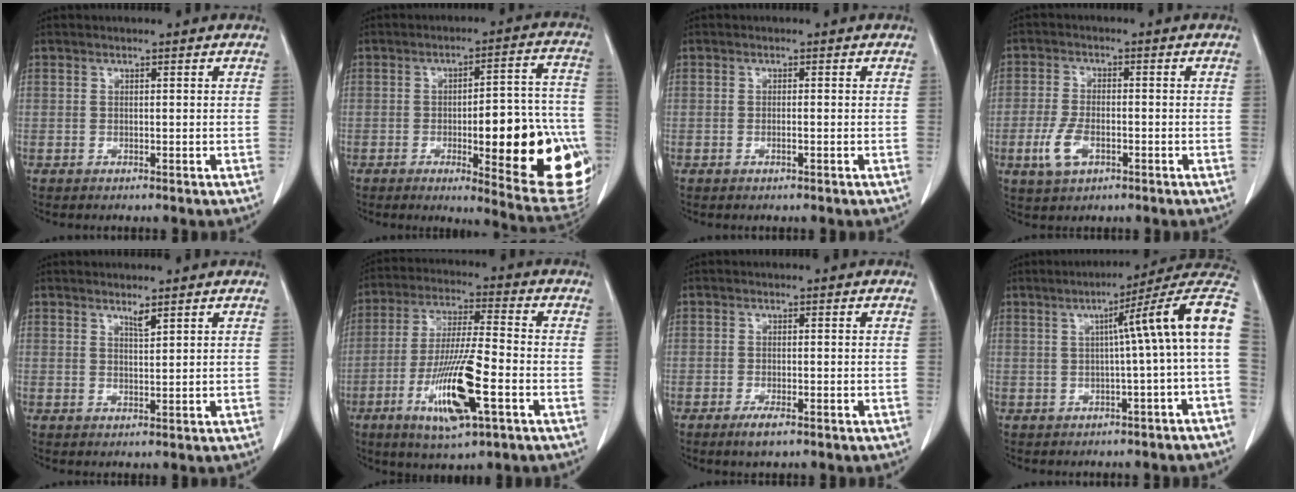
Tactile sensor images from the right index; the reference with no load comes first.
{"total": 22.9, "force": [-5.8, 5.1, 21.5], "torque": [-0.184, 0.019, -0.053]}
{"total": 0.7, "force": [-0.3, 0.0, 0.6], "torque": [-0.012, 0.002, -0.002]}
{"total": 5.5, "force": [-2.2, 2.7, 4.3], "torque": [-0.099, -0.004, -0.037]}
{"total": 1.5, "force": [1.2, 0.0, 0.9], "torque": [-0.017, -0.006, 0.023]}
{"total": 14.2, "force": [-5.3, 1.7, 13.1], "torque": [-0.255, -0.017, -0.090]}
{"total": 2.6, "force": [-1.7, 0.4, 1.9], "torque": [-0.034, -0.005, -0.028]}
{"total": 11.9, "force": [1.3, -1.1, 11.8], "torque": [-0.143, 0.037, 0.008]}